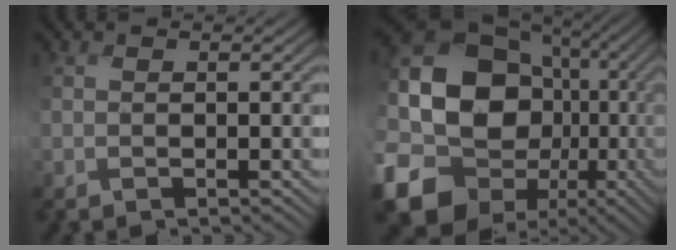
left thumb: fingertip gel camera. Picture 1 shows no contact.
{"total": 19.6, "force": [0.2, 16.1, 11.2], "torque": [-0.270, -0.029, 0.019]}